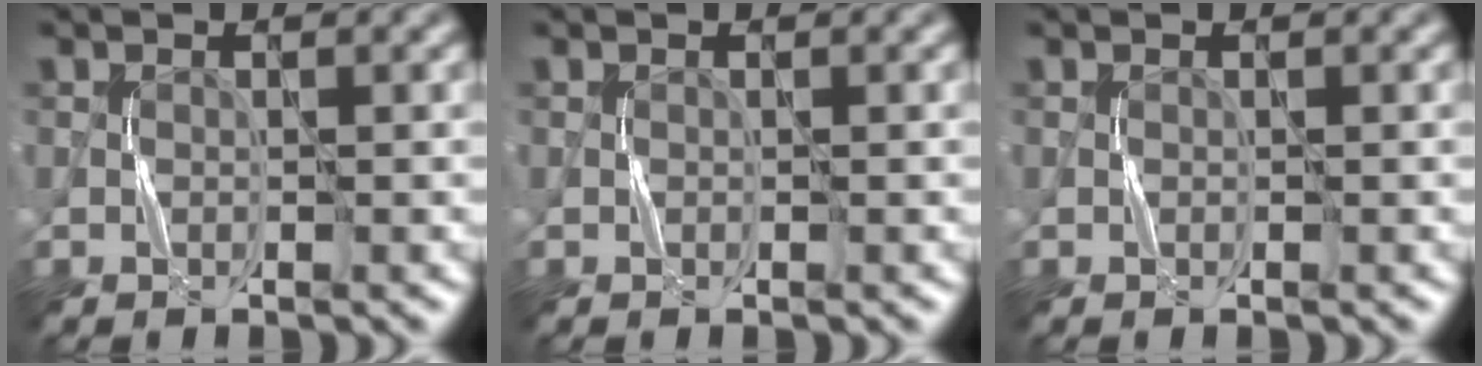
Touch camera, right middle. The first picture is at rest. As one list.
[{"total": 0.0}, {"total": 0.0}]